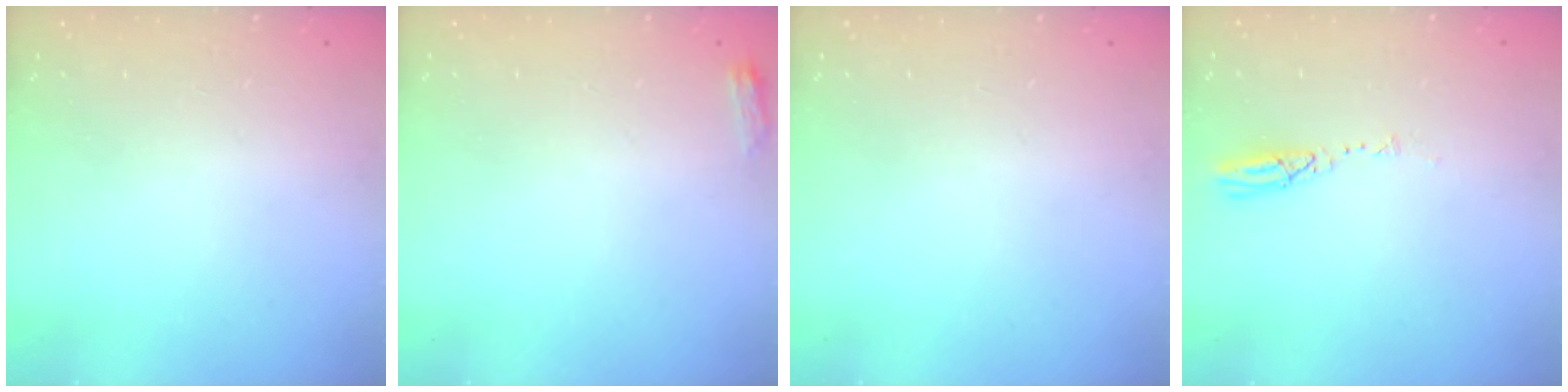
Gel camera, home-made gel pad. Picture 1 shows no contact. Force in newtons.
{"total": 2.6, "press": 2.6, "slide": 0.4}
{"total": 0.0}
{"total": 3.8, "press": 3.8, "slide": 0.4}